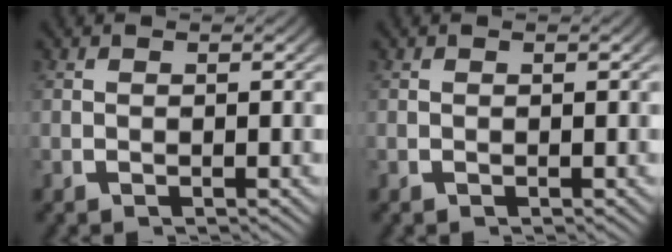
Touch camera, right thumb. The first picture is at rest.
{"total": 0.0}